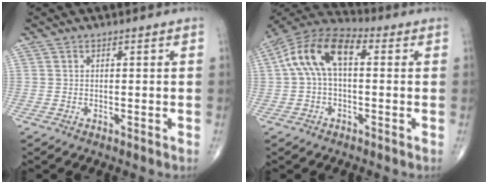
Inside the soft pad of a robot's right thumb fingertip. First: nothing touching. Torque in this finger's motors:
{"motor_torque": [-0.15, 0.48, 0.45, -0.05, 0.42]}